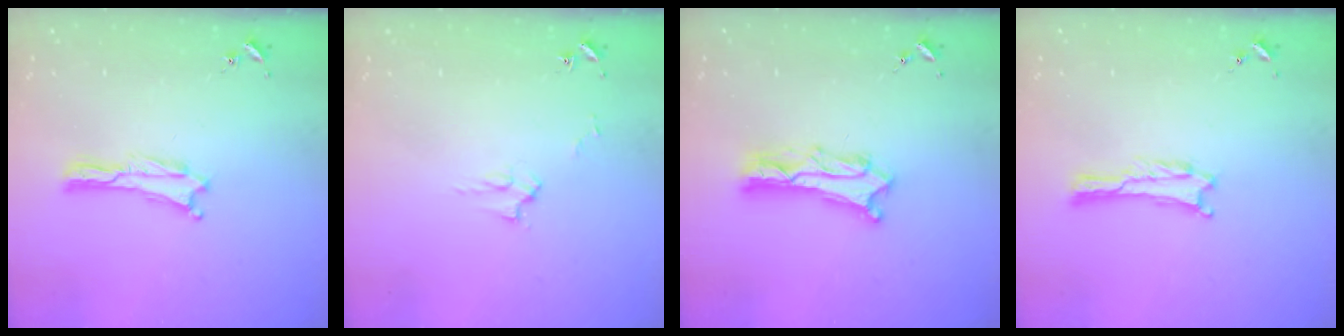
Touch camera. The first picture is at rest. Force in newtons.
{"total": 2.6, "press": 2.6, "slide": 0.3}
{"total": 6.1, "press": 6.1, "slide": 0.5}
{"total": 0.5, "press": 0.5, "slide": 0.1}